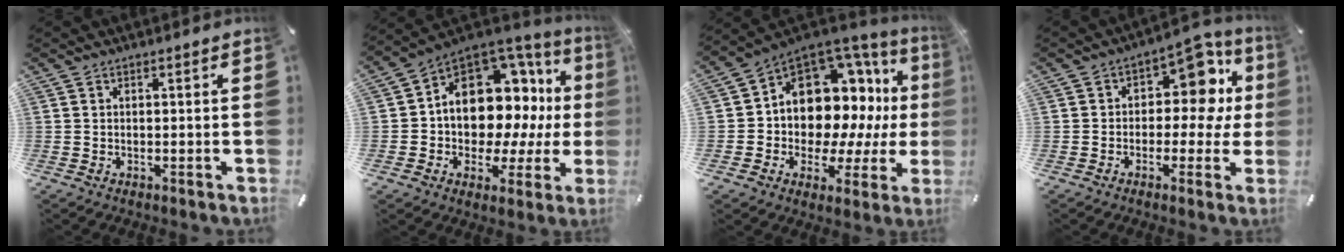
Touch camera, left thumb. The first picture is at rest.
{"total": 14.6, "force": [4.0, 10.8, 9.1], "torque": [-0.144, -0.054, 0.072]}
{"total": 14.7, "force": [4.7, 11.3, 8.0], "torque": [-0.122, -0.069, 0.092]}
{"total": 12.4, "force": [3.6, 7.8, 8.9], "torque": [-0.111, -0.030, 0.061]}